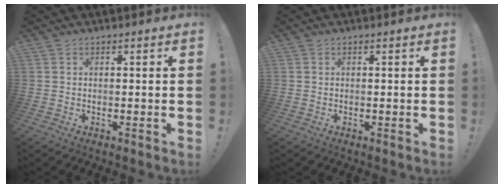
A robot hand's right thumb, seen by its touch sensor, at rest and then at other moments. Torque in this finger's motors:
{"motor_torque": [-0.03, -0.24, 0.01, 0.08, -0.07]}